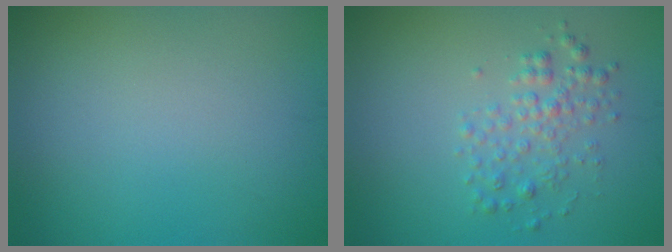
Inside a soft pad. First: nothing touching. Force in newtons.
{"total": 2.4, "press": 2.4, "slide": 0.1}